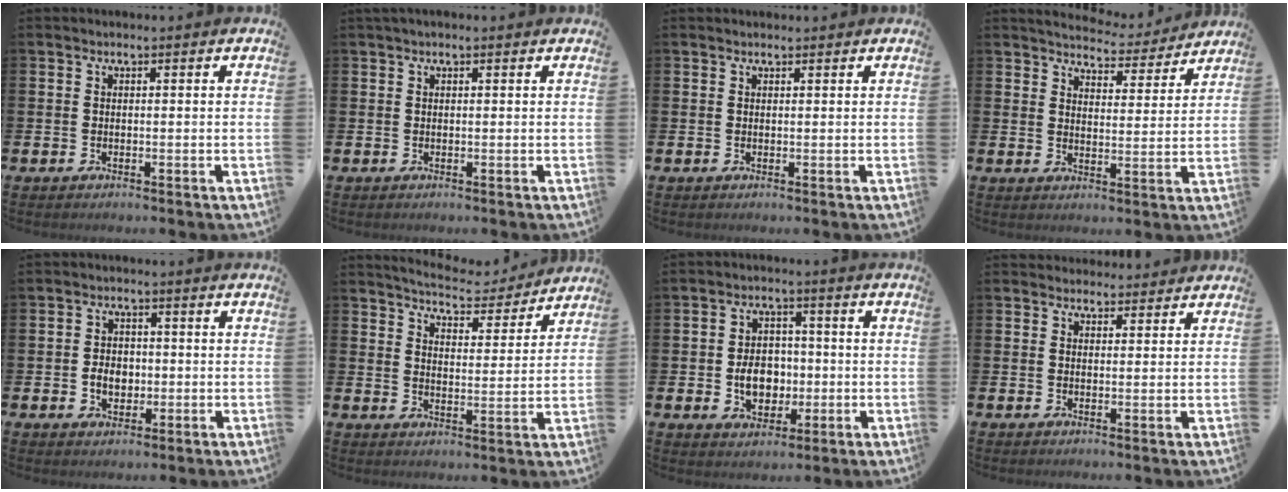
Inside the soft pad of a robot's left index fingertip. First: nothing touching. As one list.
[{"total": 0.6, "force": [0.5, 0.1, 0.4], "torque": [0.004, -0.002, 0.006]}, {"total": 0.7, "force": [0.6, 0.1, 0.1], "torque": [0.012, -0.004, 0.008]}, {"total": 5.0, "force": [4.9, 1.0, 0.1], "torque": [-0.007, -0.043, 0.081]}, {"total": 3.5, "force": [-0.6, 2.7, 2.2], "torque": [-0.027, 0.000, -0.019]}, {"total": 6.3, "force": [6.2, 0.9, 0.9], "torque": [-0.026, -0.047, 0.106]}, {"total": 5.8, "force": [-0.7, 4.6, 3.5], "torque": [-0.055, 0.006, -0.019]}, {"total": 2.6, "force": [2.5, 0.9, -0.2], "torque": [0.013, -0.013, 0.043]}]